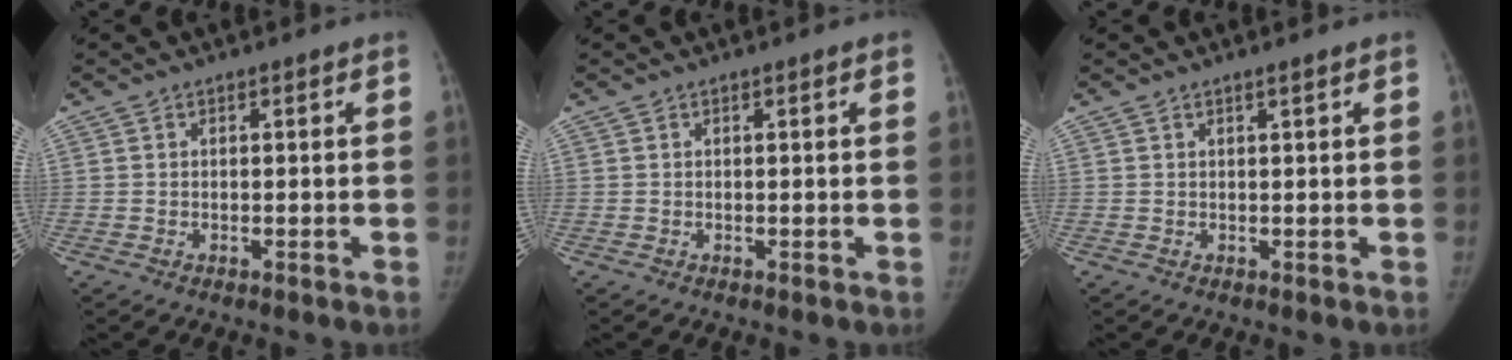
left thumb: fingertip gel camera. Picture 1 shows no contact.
{"total": 0.8, "force": [0.3, 0.1, 0.7], "torque": [-0.013, 0.001, 0.003]}
{"total": 0.6, "force": [0.5, -0.1, 0.4], "torque": [-0.008, -0.003, 0.011]}